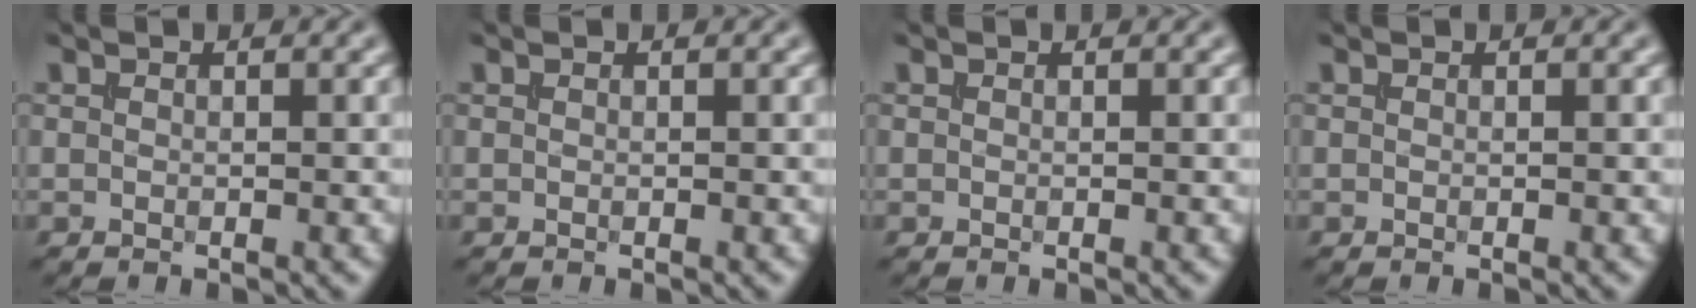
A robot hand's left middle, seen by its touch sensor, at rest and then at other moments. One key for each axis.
{"total": 0.0}
{"total": 0.0}
{"total": 0.0}